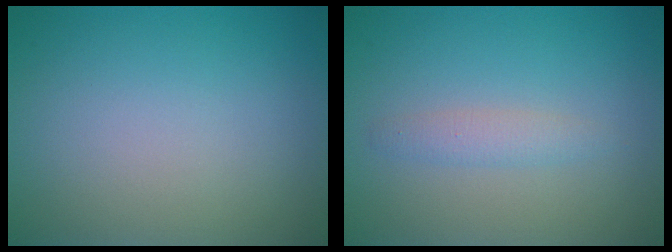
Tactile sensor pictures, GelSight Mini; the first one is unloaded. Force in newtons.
{"total": 1.5, "press": 1.5, "slide": 0.0}